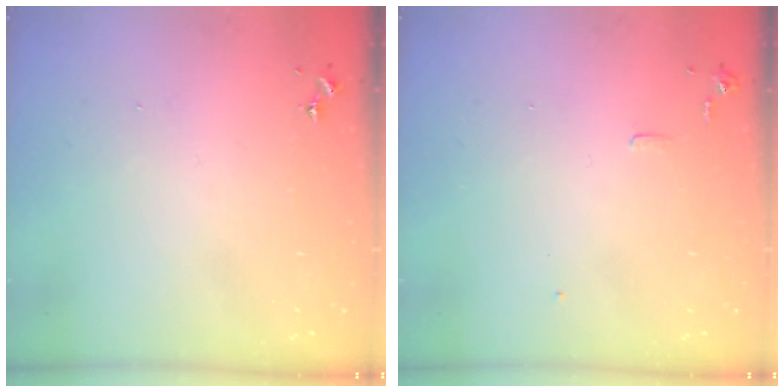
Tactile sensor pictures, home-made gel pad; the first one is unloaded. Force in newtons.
{"total": 5.3, "press": 5.3, "slide": 0.6}